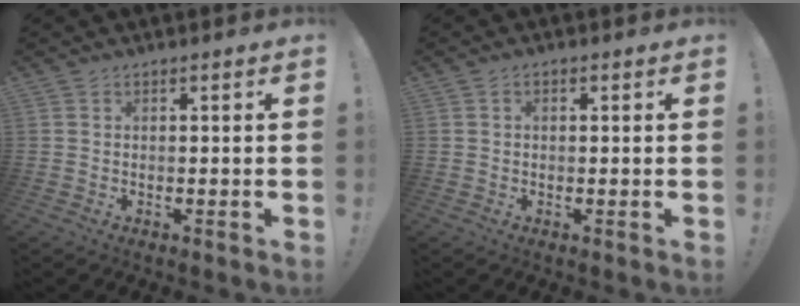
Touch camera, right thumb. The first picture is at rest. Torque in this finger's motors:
{"motor_torque": [0.76, 0.49, -0.89, 0.41, -0.02]}